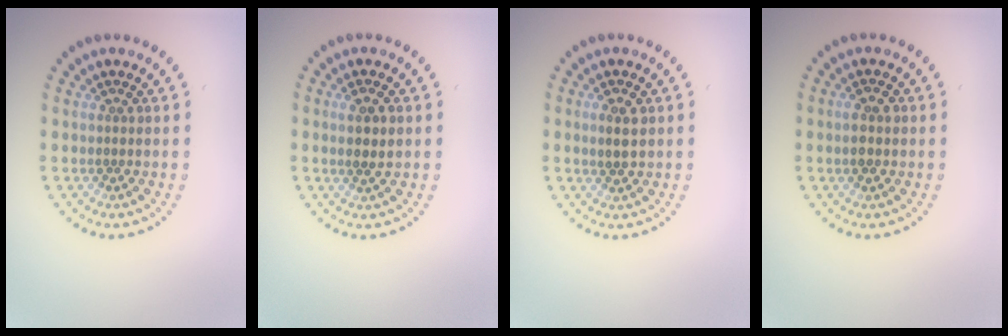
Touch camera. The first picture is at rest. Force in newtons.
{"total": 2.2, "press": 2.1, "slide": 0.7}
{"total": 1.9, "press": 1.9, "slide": 0.4}
{"total": 1.6, "press": 1.6, "slide": 0.2}